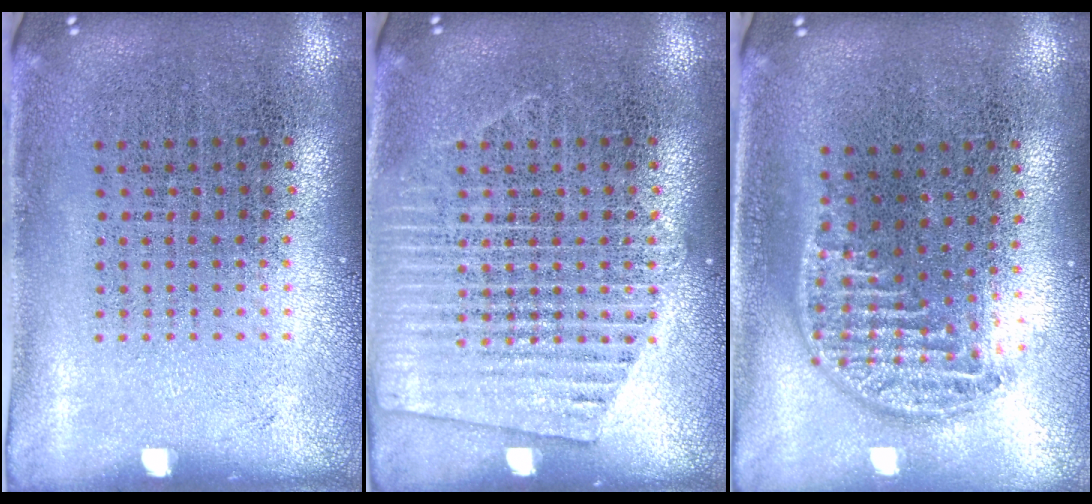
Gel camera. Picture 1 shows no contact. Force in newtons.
{"total": 2.3, "press": 2.3, "slide": 0.4}
{"total": 1.4, "press": 1.2, "slide": 0.7}